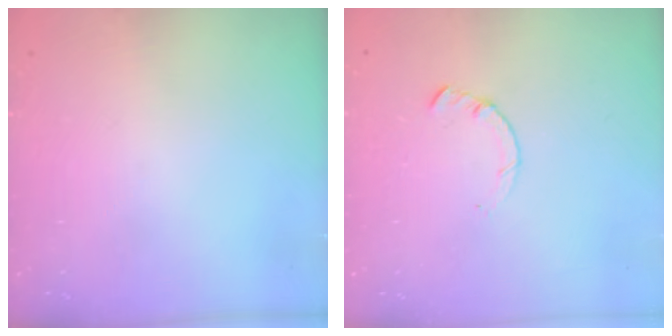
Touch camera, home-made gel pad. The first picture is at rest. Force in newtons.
{"total": 1.4, "press": 1.4, "slide": 0.2}